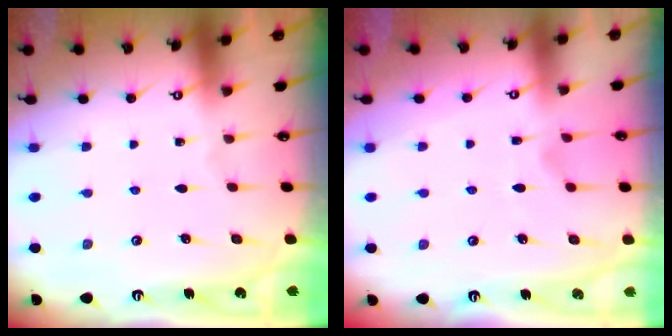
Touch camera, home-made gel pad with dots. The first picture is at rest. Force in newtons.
{"total": 1.2, "press": 0.5, "slide": 1.1}